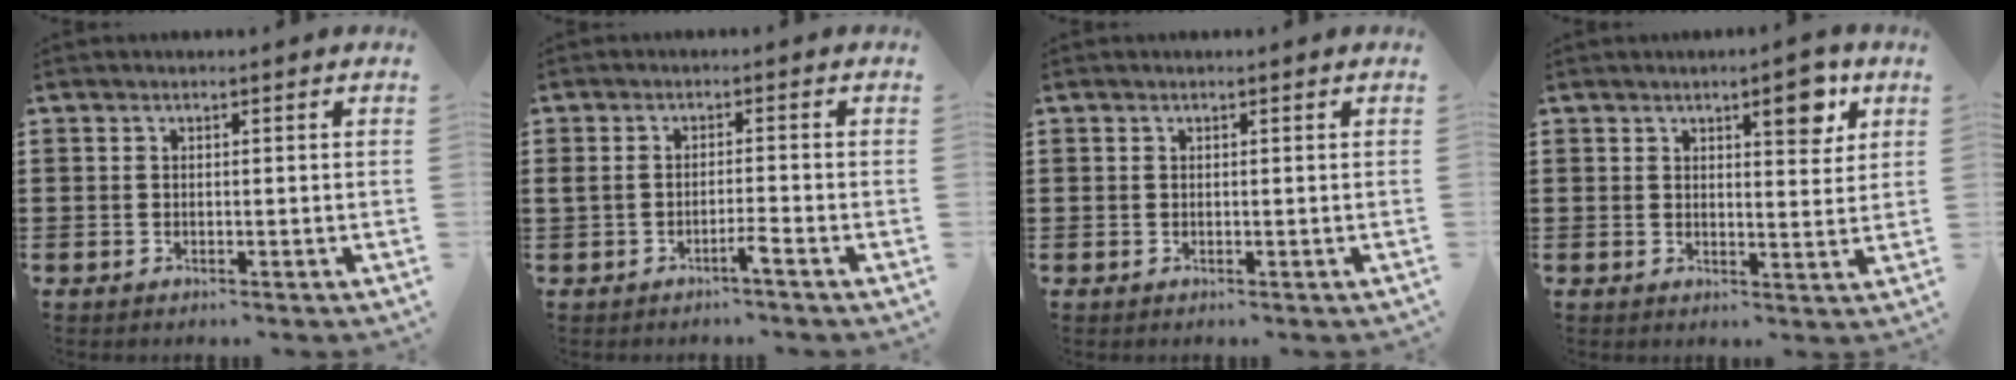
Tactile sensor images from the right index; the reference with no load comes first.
{"total": 2.1, "force": [-1.5, 0.0, 1.4], "torque": [-0.026, 0.000, -0.029]}
{"total": 0.5, "force": [0.2, 0.5, -0.1], "torque": [0.001, 0.005, 0.003]}
{"total": 5.9, "force": [3.7, 2.0, 4.2], "torque": [-0.060, -0.004, 0.056]}